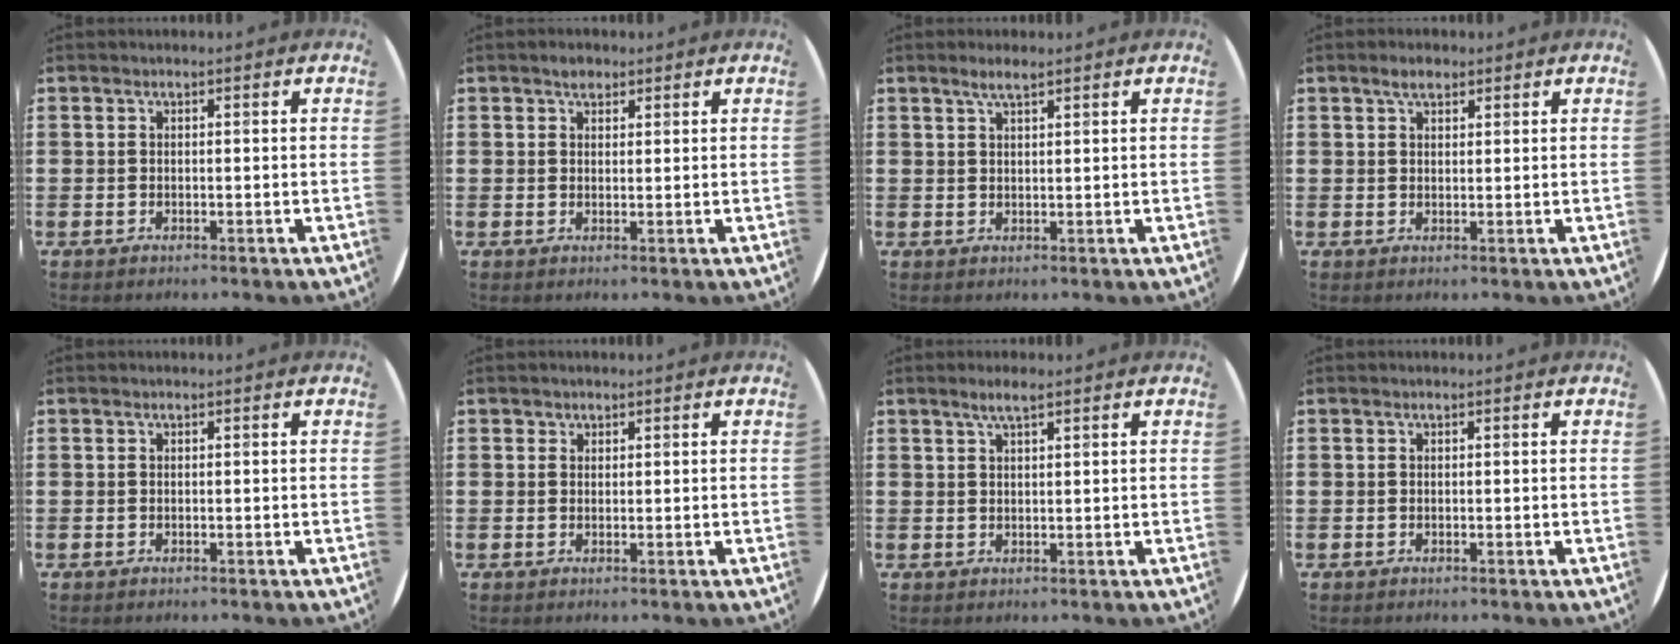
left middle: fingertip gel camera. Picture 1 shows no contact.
{"total": 1.7, "force": [1.4, 0.9, 0.5], "torque": [0.005, -0.002, 0.023]}
{"total": 2.3, "force": [1.8, 0.3, 1.3], "torque": [-0.028, 0.004, 0.032]}
{"total": 2.4, "force": [1.8, 1.0, 1.1], "torque": [-0.017, 0.003, 0.031]}
{"total": 0.0}
{"total": 0.8, "force": [0.7, 0.5, 0.0], "torque": [0.007, 0.000, 0.012]}
{"total": 2.4, "force": [1.8, 0.3, 1.6], "torque": [-0.033, 0.004, 0.031]}
{"total": 0.0}